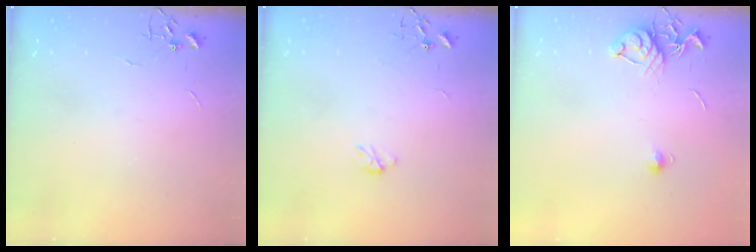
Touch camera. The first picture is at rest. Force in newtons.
{"total": 3.3, "press": 3.3, "slide": 0.3}
{"total": 8.4, "press": 8.4, "slide": 0.9}